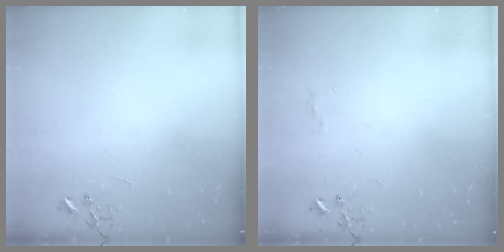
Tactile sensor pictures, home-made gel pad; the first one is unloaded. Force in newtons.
{"total": 6.3, "press": 6.3, "slide": 0.8}